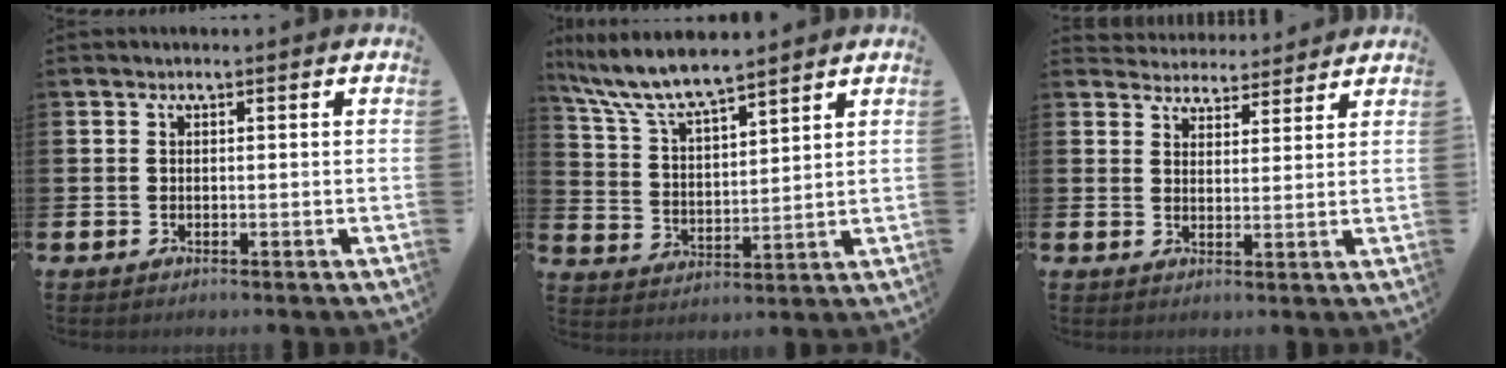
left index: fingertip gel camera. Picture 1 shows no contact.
{"total": 8.0, "force": [7.4, 1.1, 2.9], "torque": [-0.090, -0.036, 0.133]}
{"total": 4.0, "force": [3.9, 0.9, -0.4], "torque": [-0.004, -0.025, 0.071]}